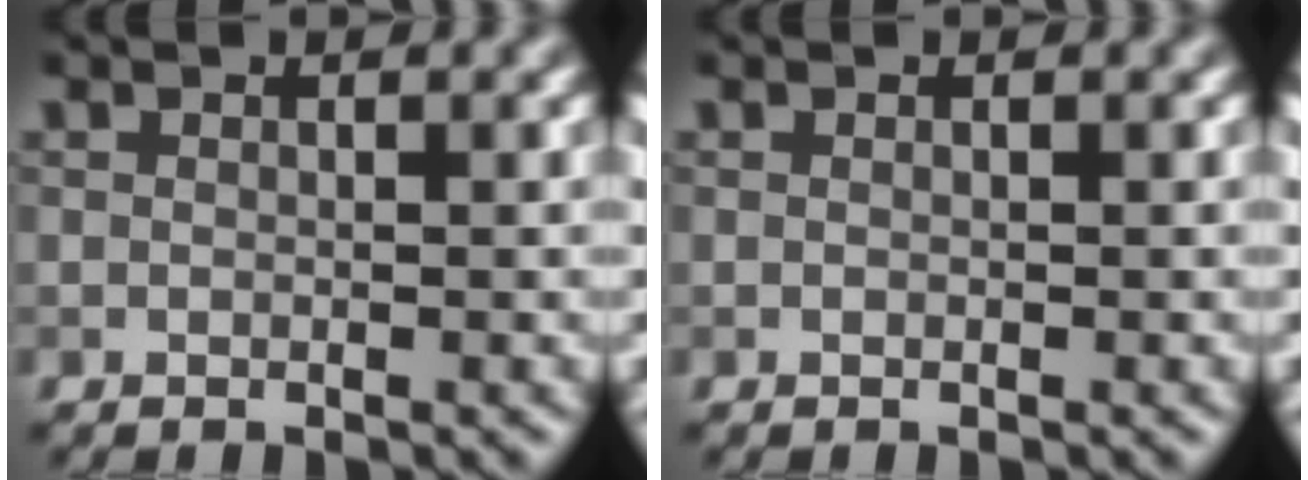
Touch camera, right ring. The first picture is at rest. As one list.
[{"total": 0.0}]